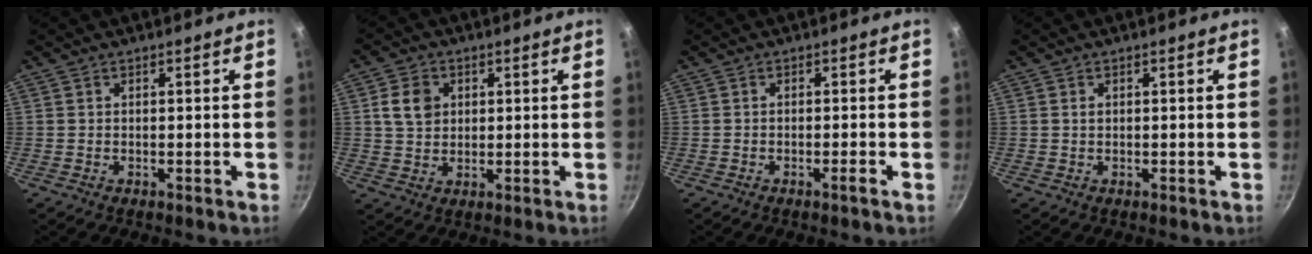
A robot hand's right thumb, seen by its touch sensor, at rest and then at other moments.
{"total": 6.2, "force": [1.6, 5.0, 3.3], "torque": [-0.041, 0.003, 0.029]}
{"total": 1.3, "force": [-0.8, -0.1, 1.0], "torque": [-0.026, 0.007, -0.013]}
{"total": 0.6, "force": [0.1, 0.5, 0.4], "torque": [-0.005, 0.002, 0.004]}